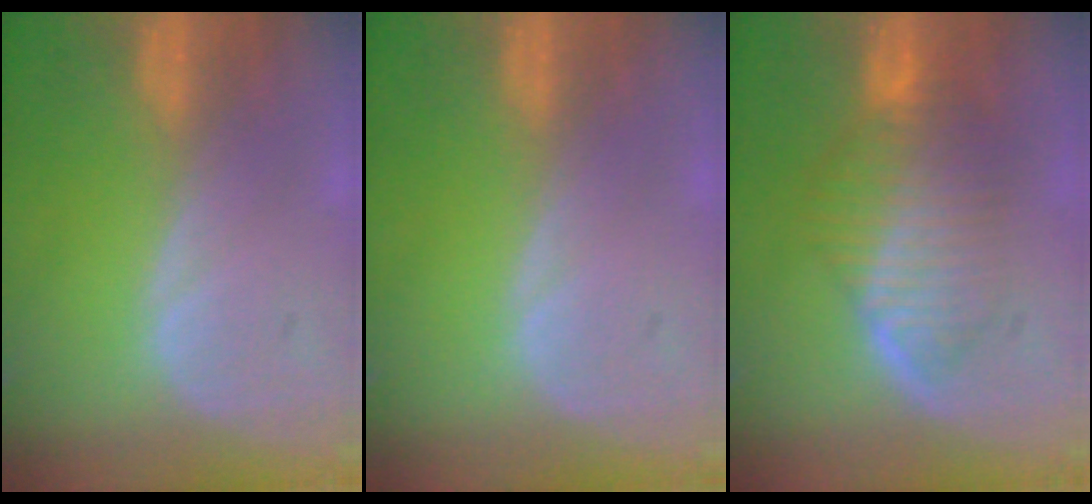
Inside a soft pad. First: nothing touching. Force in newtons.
{"total": 0.0}
{"total": 7.6, "press": 6.9, "slide": 3.2}